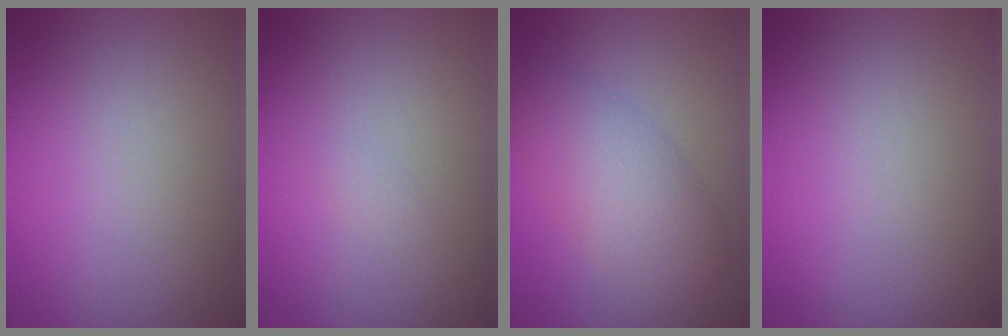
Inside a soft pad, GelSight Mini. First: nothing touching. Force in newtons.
{"total": 0.7, "press": 0.7, "slide": 0.1}
{"total": 5.3, "press": 5.3, "slide": 0.2}
{"total": 0.0}